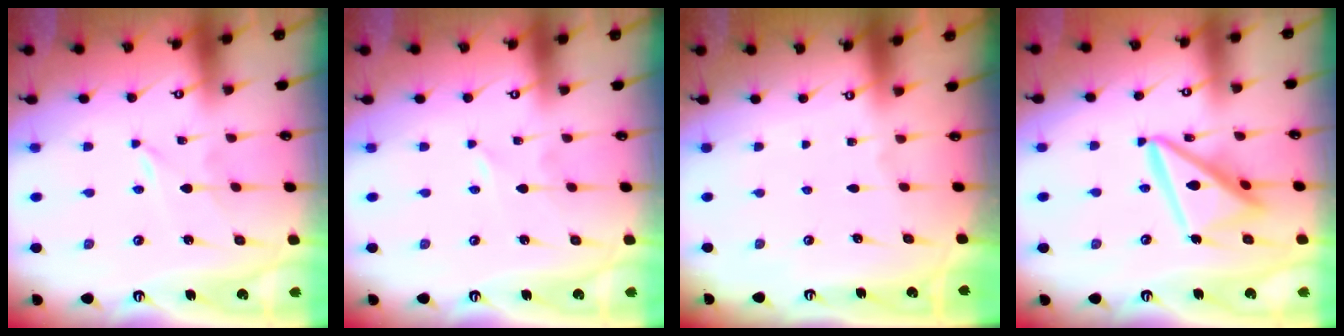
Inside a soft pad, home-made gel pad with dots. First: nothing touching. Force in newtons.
{"total": 0.0}
{"total": 0.0}
{"total": 14.3, "press": 14.2, "slide": 1.5}